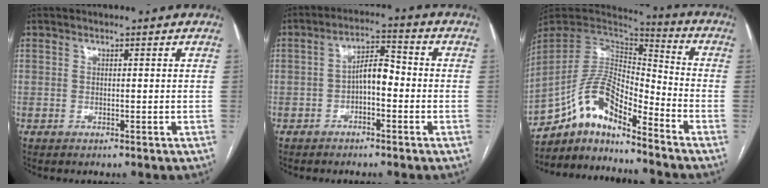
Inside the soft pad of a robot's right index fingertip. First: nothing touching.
{"total": 5.2, "force": [-1.3, 2.1, 4.6], "torque": [-0.080, 0.025, -0.023]}
{"total": 13.5, "force": [-10.0, 3.5, 8.3], "torque": [-0.158, 0.035, -0.184]}